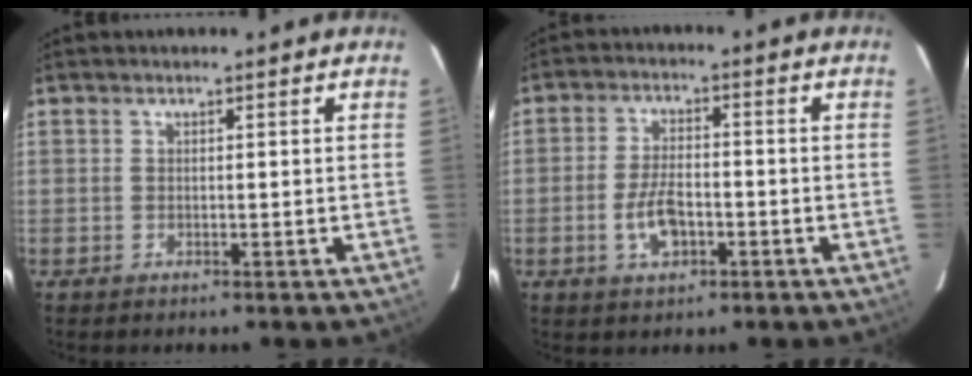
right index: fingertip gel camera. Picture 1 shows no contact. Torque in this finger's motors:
{"motor_torque": [-0.27, -0.07, -0.04, 0.01]}